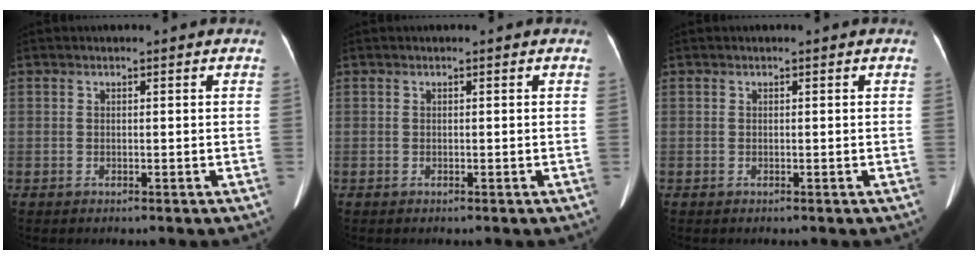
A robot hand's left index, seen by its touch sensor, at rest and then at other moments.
{"total": 0.0}
{"total": 0.0}